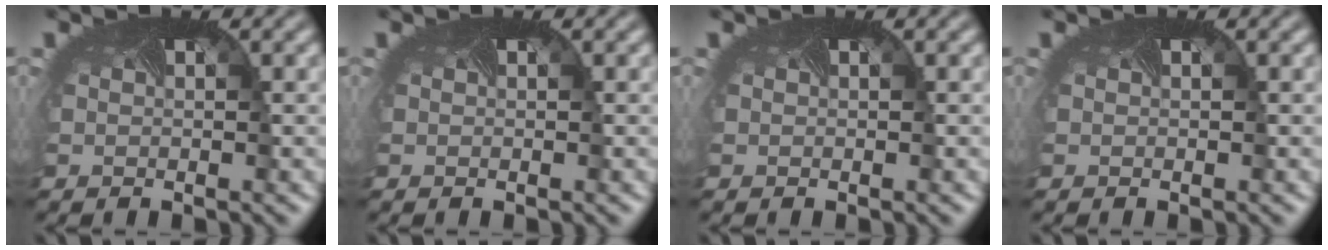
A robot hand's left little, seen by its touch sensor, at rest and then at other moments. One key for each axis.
{"total": 0.0}
{"total": 0.0}
{"total": 0.0}